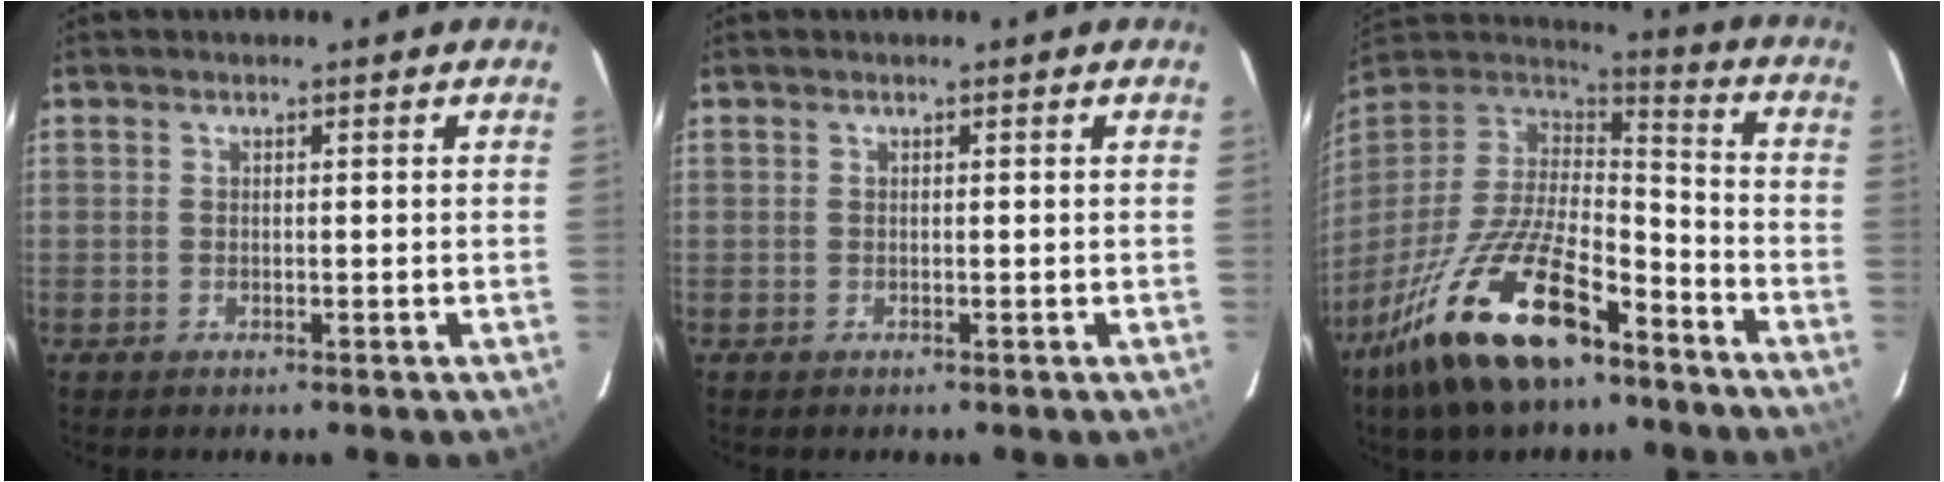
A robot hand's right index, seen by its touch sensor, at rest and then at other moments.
{"total": 0.0}
{"total": 24.1, "force": [-14.6, 9.5, 16.6], "torque": [-0.333, -0.031, -0.256]}